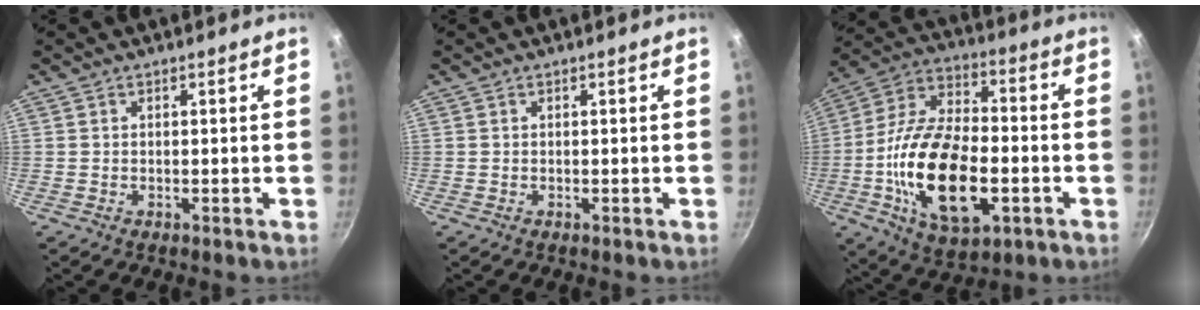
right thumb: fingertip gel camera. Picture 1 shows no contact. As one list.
[{"total": 0.0}, {"total": 23.0, "force": [-5.2, 12.1, 18.8], "torque": [-0.341, 0.025, -0.095]}]